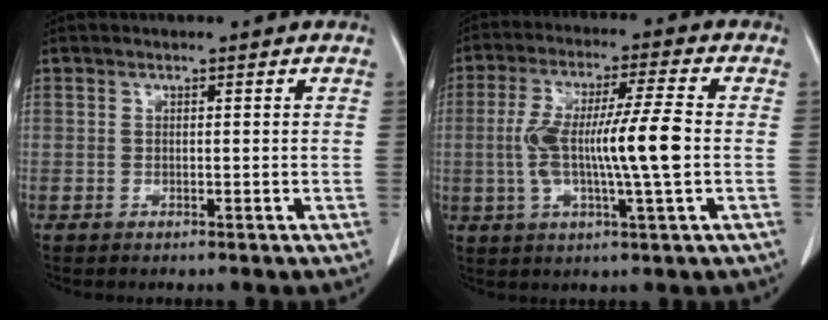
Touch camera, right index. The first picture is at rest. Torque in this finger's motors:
{"motor_torque": [0.68, -0.23, 0.34, 0.21]}